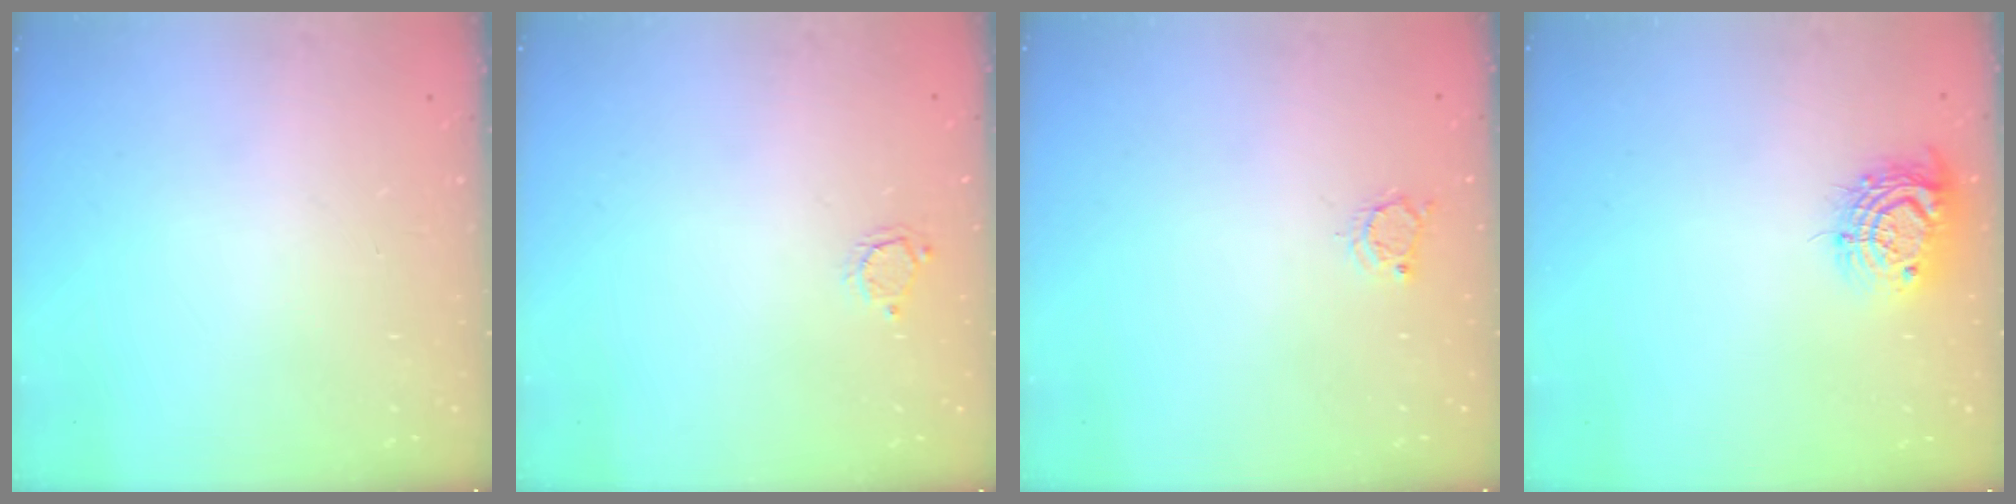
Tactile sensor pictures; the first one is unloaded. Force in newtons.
{"total": 2.8, "press": 2.8, "slide": 0.3}
{"total": 3.9, "press": 3.9, "slide": 0.2}
{"total": 11.0, "press": 11.0, "slide": 0.7}